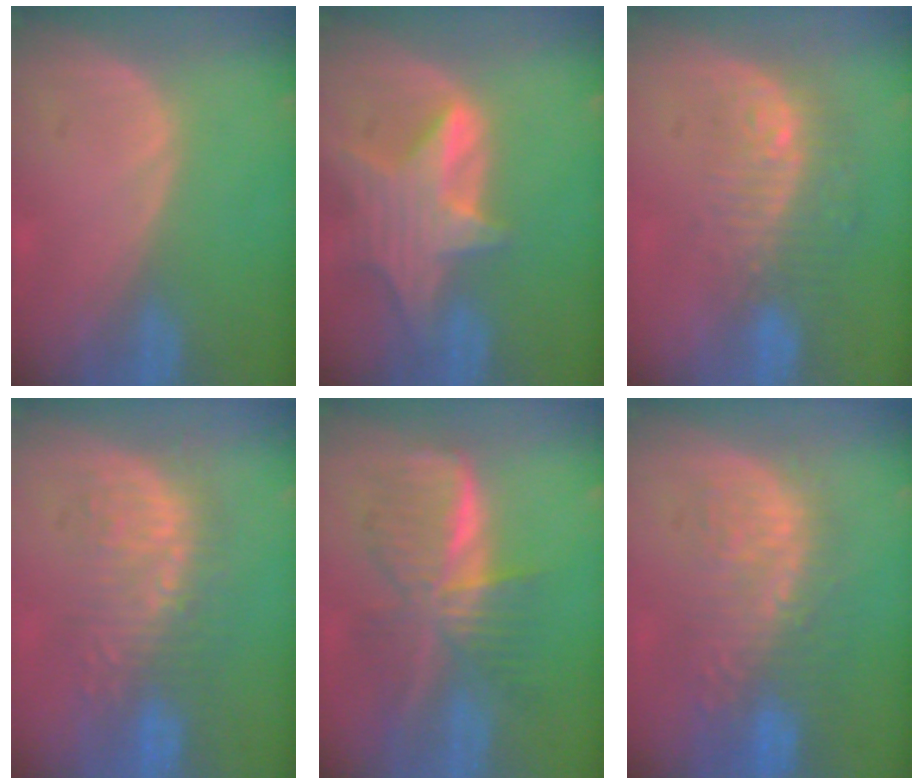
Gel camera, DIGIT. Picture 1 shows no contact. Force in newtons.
{"total": 8.3, "press": 7.4, "slide": 3.8}
{"total": 9.9, "press": 8.2, "slide": 5.5}
{"total": 8.9, "press": 8.6, "slide": 2.0}
{"total": 8.9, "press": 8.9, "slide": 0.6}
{"total": 10.8, "press": 9.7, "slide": 4.9}